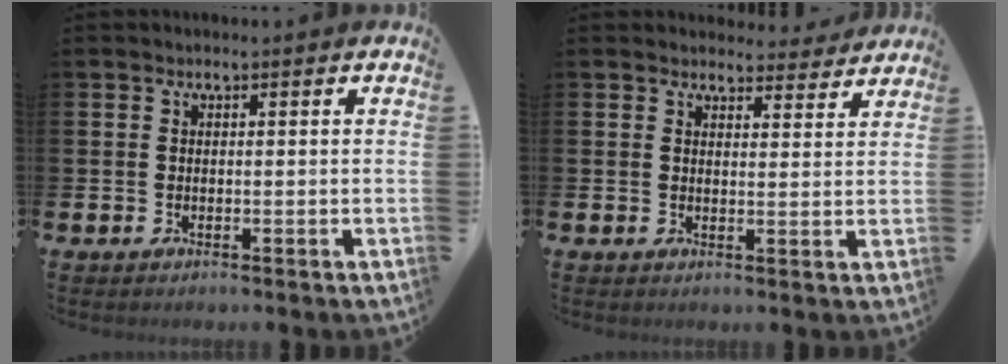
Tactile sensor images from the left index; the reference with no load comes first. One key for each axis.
{"total": 3.5, "fx": 3.4, "fy": 0.9, "fz": 0.0, "tx": 0.001, "ty": -0.020, "tz": 0.060}